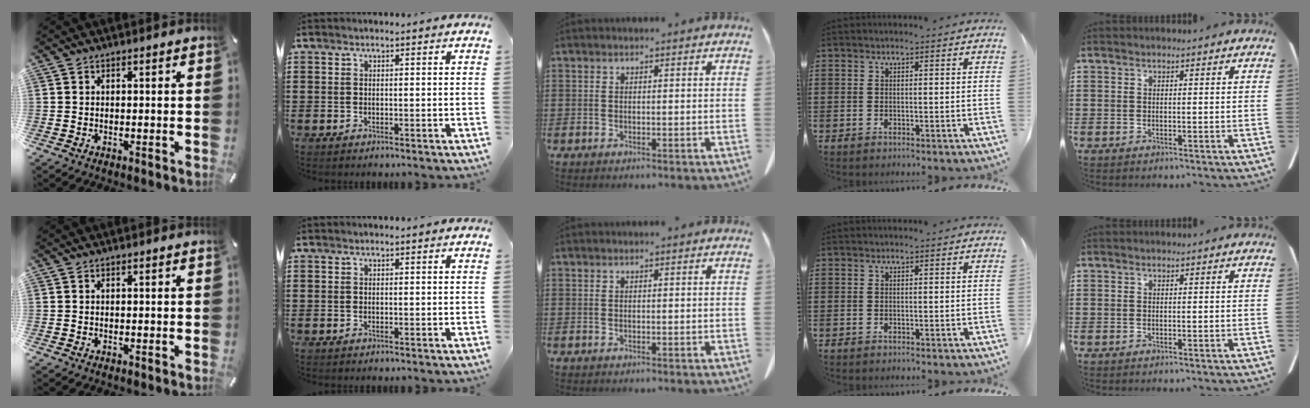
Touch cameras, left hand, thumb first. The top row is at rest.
{}